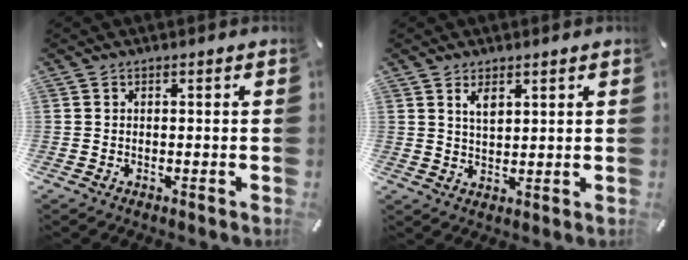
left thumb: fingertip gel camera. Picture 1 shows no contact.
{"total": 3.6, "force": [2.3, 1.6, 2.2], "torque": [-0.040, -0.007, 0.040]}